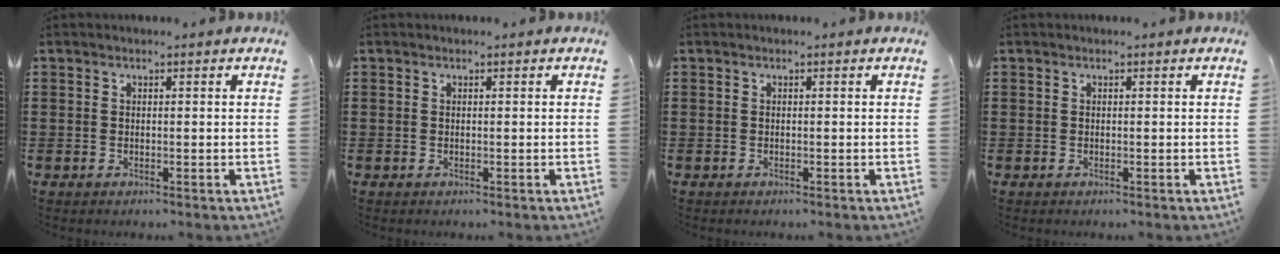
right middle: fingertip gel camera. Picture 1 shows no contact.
{"total": 0.0}
{"total": 0.0}
{"total": 0.0}